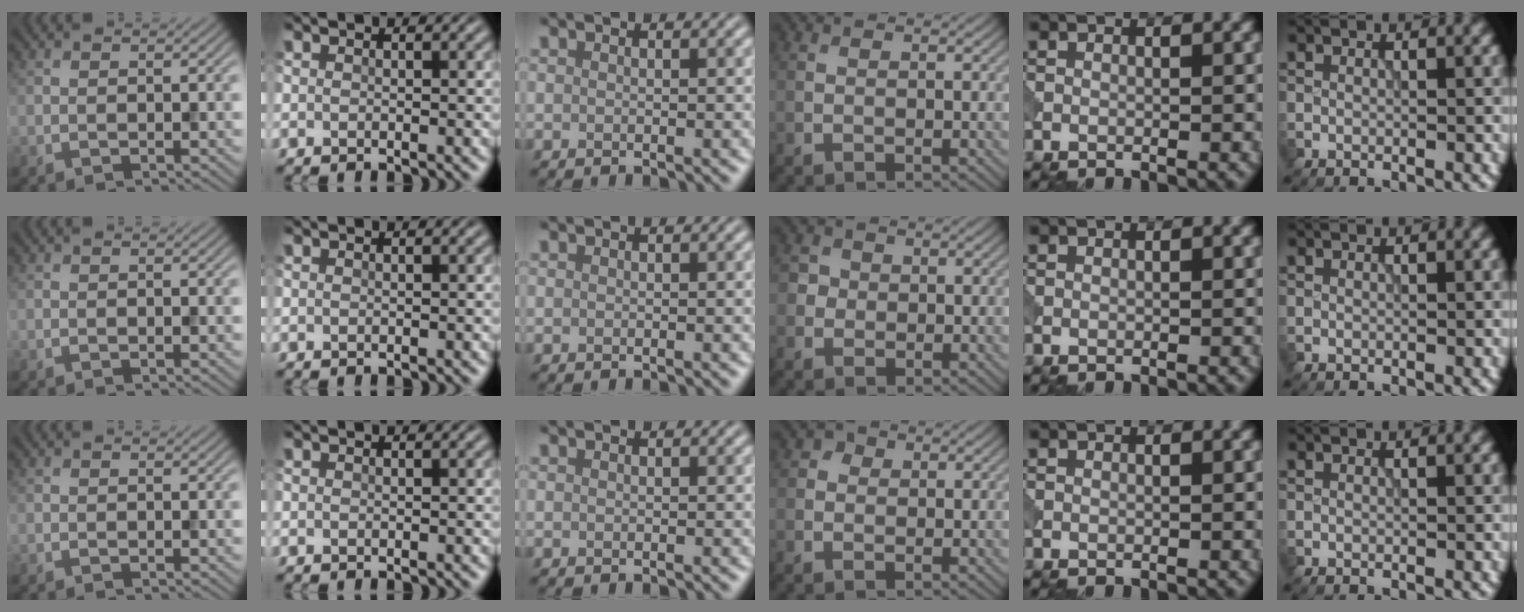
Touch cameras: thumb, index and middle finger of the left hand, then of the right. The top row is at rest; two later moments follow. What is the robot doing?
{"motion": "open", "object": "sandwich press"}